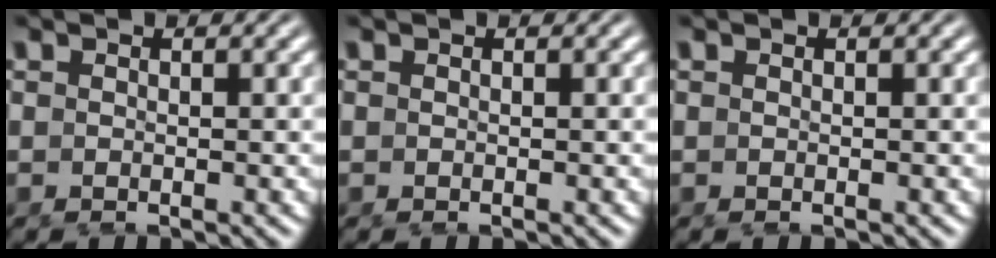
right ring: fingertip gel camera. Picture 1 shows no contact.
{"total": 0.0}
{"total": 0.0}